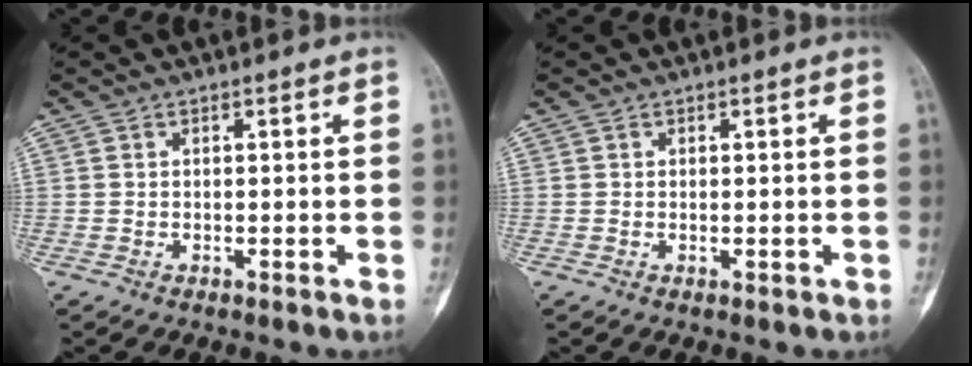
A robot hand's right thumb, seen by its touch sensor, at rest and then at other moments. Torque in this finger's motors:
{"motor_torque": [0.22, -0.05, 0.09, -0.08, -0.04]}